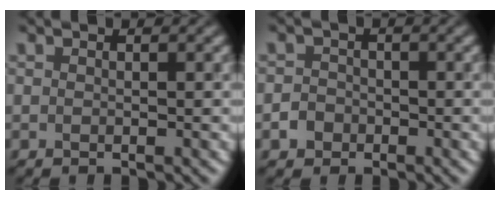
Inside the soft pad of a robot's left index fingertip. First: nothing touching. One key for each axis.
{"total": 1.8, "fx": -0.8, "fy": 1.5, "fz": 0.5, "tx": 0.003, "ty": 0.002, "tz": -0.020}